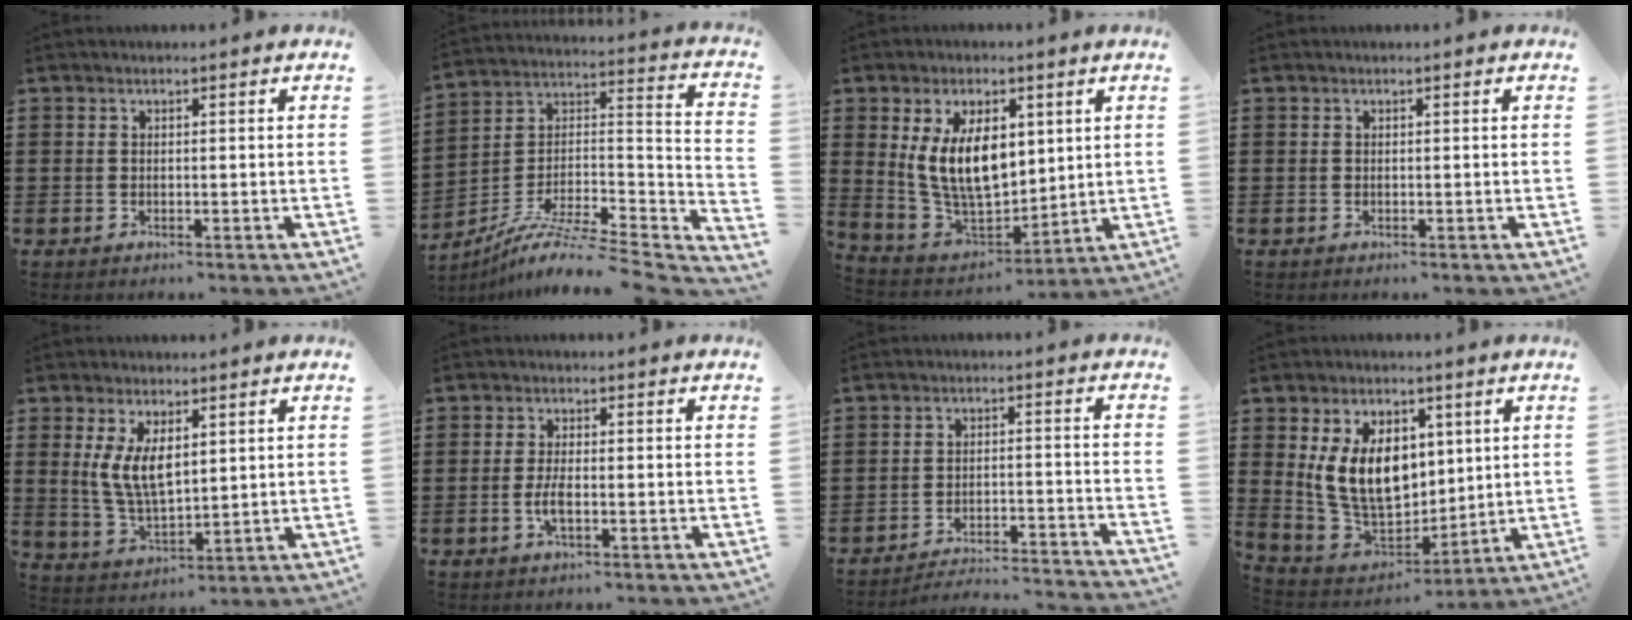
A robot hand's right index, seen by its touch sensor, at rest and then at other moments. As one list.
[{"total": 8.7, "force": [-6.6, 1.0, 5.6], "torque": [-0.102, -0.004, -0.134]}, {"total": 11.5, "force": [2.8, 6.5, 9.1], "torque": [-0.202, 0.005, 0.050]}, {"total": 0.0}, {"total": 6.9, "force": [1.8, 3.4, 5.7], "torque": [-0.122, 0.003, 0.032]}, {"total": 3.1, "force": [-0.9, 0.8, 2.8], "torque": [-0.064, -0.005, -0.021]}, {"total": 3.7, "force": [-3.6, 0.1, 0.9], "torque": [-0.021, -0.002, -0.077]}, {"total": 11.8, "force": [2.5, 8.0, 8.2], "torque": [-0.189, 0.004, 0.044]}]